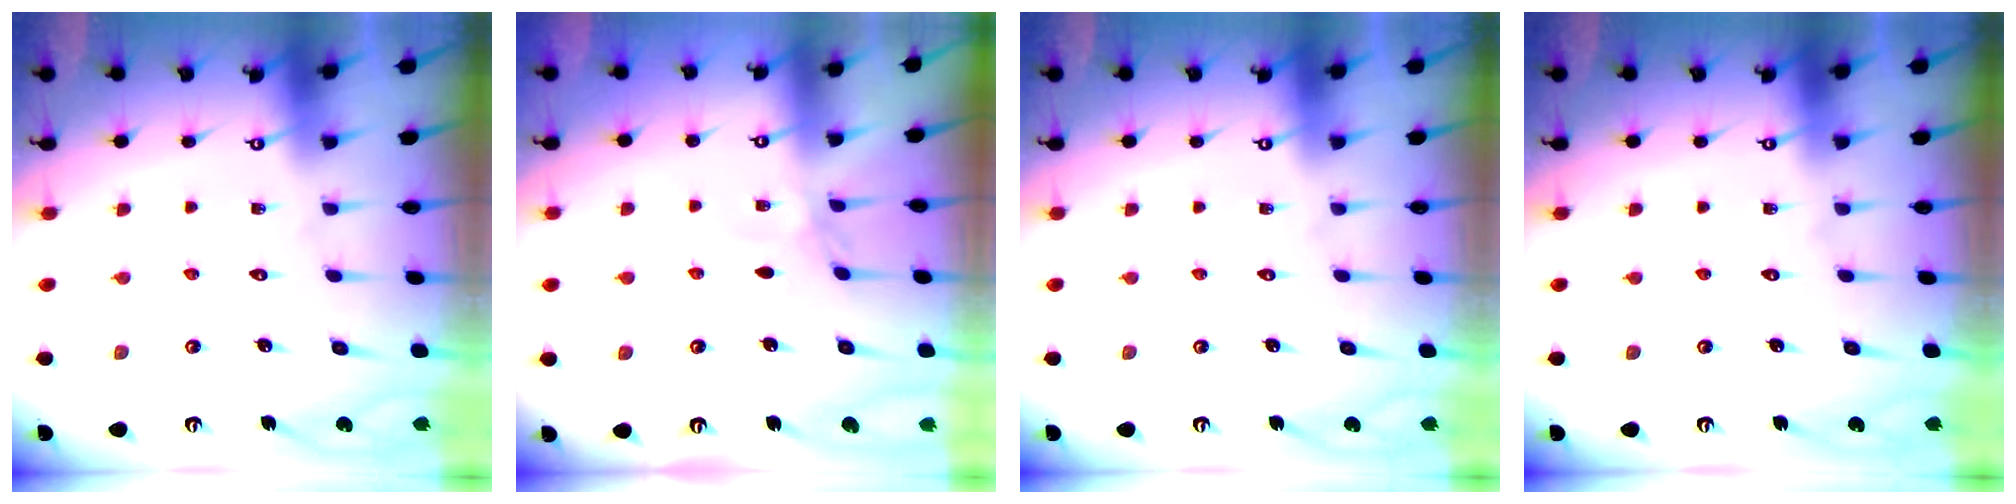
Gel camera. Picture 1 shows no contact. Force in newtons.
{"total": 1.5, "press": 1.5, "slide": 0.4}
{"total": 0.0}
{"total": 0.0}